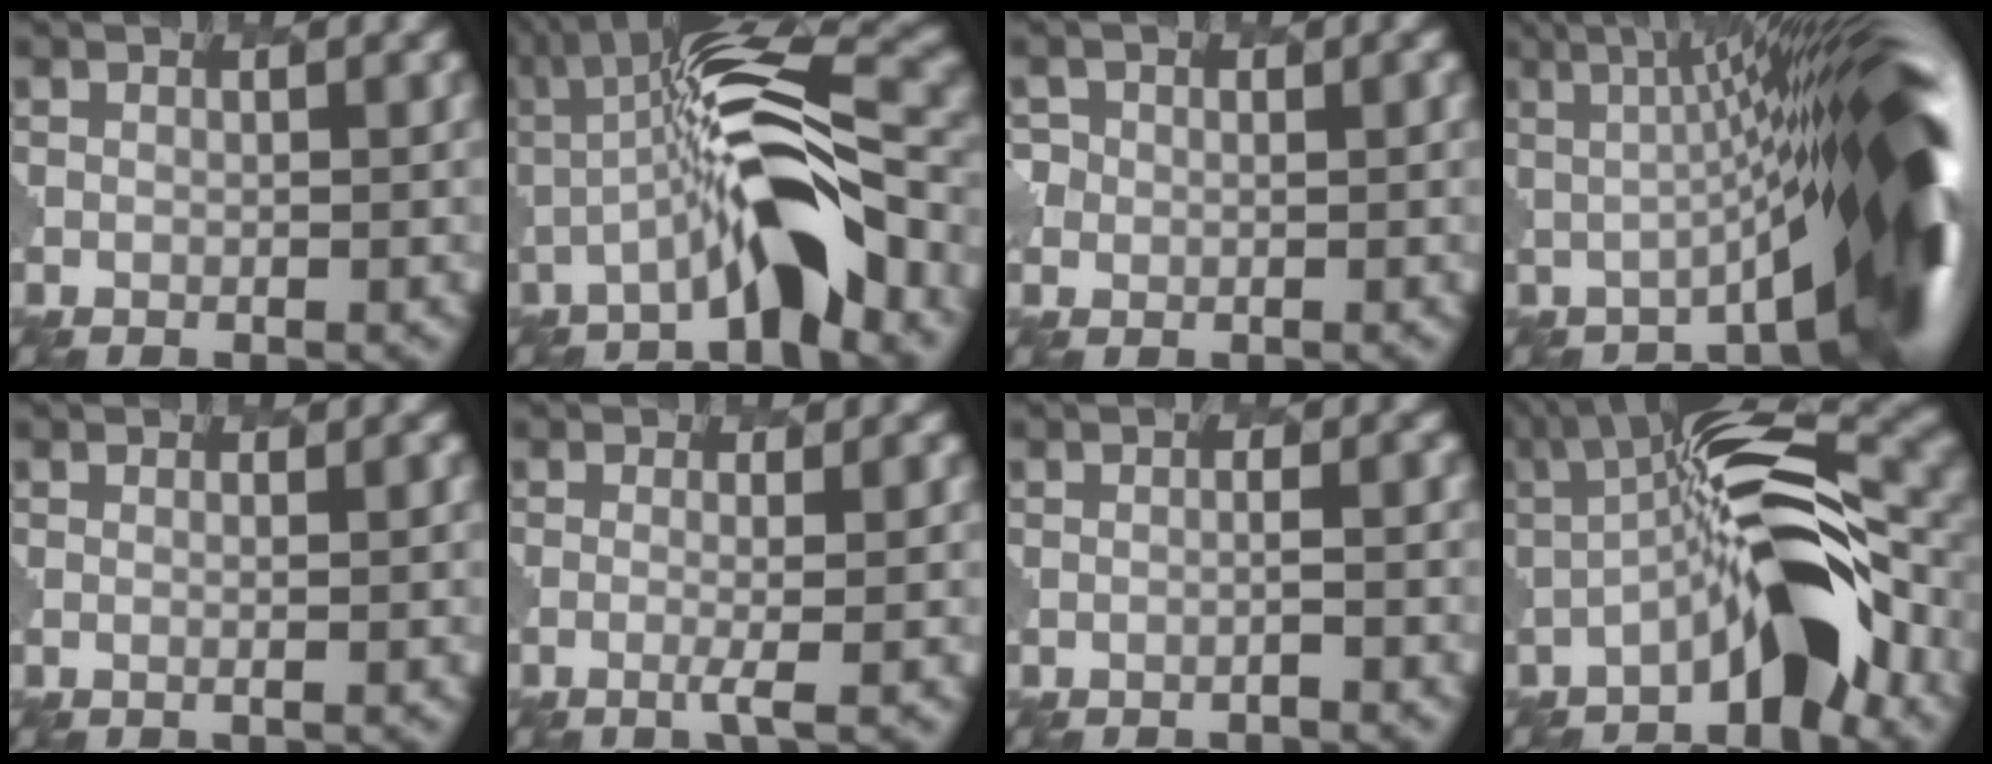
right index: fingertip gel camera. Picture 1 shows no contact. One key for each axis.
{"total": 6.9, "fx": -1.9, "fy": 0.9, "fz": 6.6, "tx": -0.137, "ty": 0.031, "tz": -0.071}
{"total": 3.5, "fx": 0.0, "fy": 3.4, "fz": 0.8, "tx": 0.009, "ty": 0.026, "tz": -0.025}
{"total": 10.8, "fx": 0.2, "fy": 0.5, "fz": 10.7, "tx": -0.113, "ty": 0.040, "tz": -0.032}
{"total": 1.4, "fx": 0.9, "fy": -1.0, "fz": -0.3, "tx": 0.022, "ty": 0.018, "tz": -0.003}
{"total": 1.6, "fx": 0.3, "fy": -1.6, "fz": 0.2, "tx": -0.015, "ty": 0.017, "tz": -0.021}
{"total": 1.1, "fx": -0.4, "fy": -0.8, "fz": -0.6, "tx": 0.011, "ty": 0.016, "tz": -0.020}
{"total": 6.9, "fx": -2.8, "fy": 1.2, "fz": 6.2, "tx": -0.121, "ty": 0.033, "tz": -0.084}